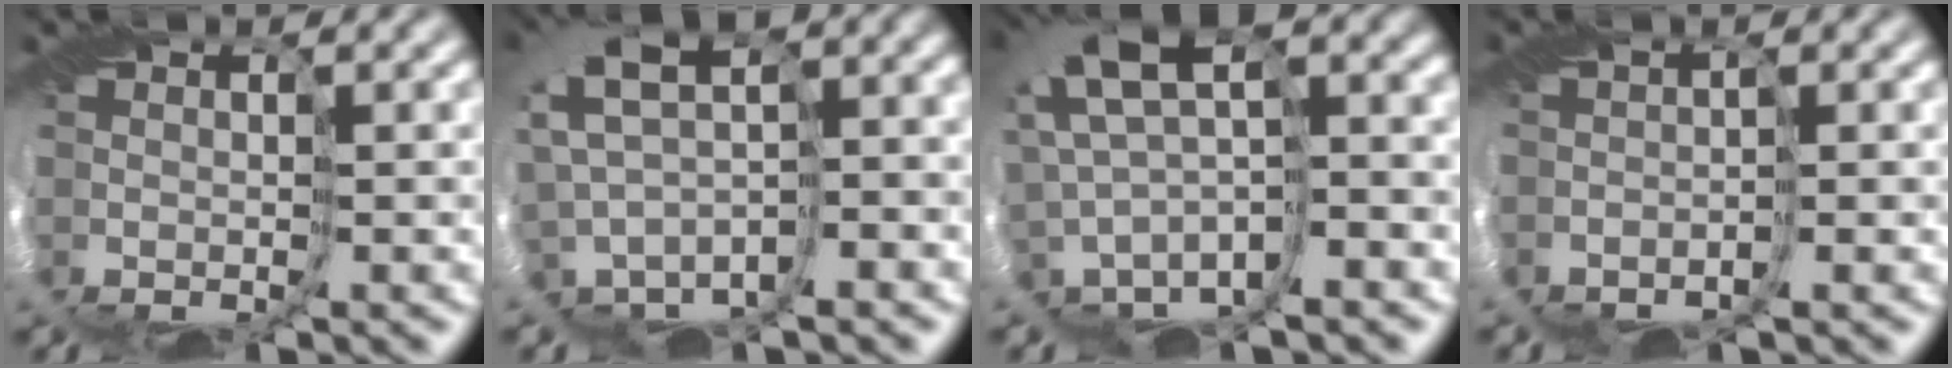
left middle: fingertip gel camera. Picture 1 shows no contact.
{"total": 3.8, "force": [1.5, 1.5, 3.1], "torque": [-0.063, 0.028, 0.037]}
{"total": 4.9, "force": [1.7, 1.5, 4.3], "torque": [-0.099, 0.025, 0.035]}
{"total": 0.7, "force": [-0.4, 0.3, 0.6], "torque": [-0.013, 0.011, -0.010]}